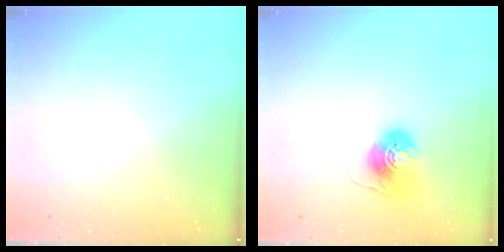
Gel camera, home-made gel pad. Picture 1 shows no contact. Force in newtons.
{"total": 8.5, "press": 8.4, "slide": 0.4}